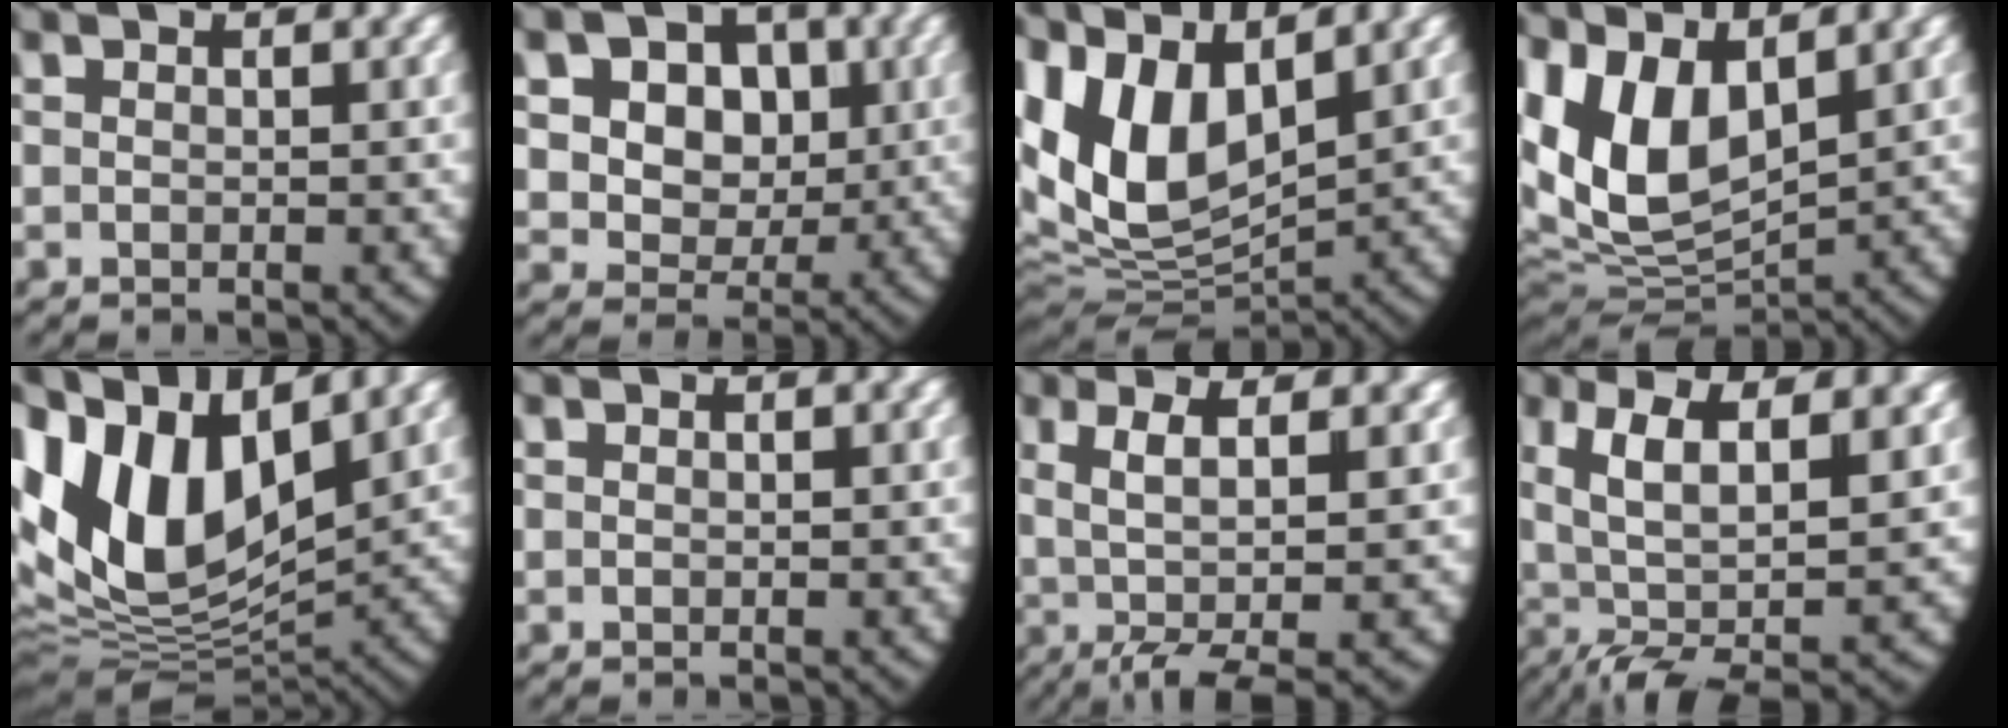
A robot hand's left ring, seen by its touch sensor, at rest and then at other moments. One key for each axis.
{"total": 13.7, "fx": 2.7, "fy": 11.8, "fz": 6.4, "tx": -0.163, "ty": -0.028, "tz": 0.037}
{"total": 14.7, "fx": 2.0, "fy": 11.3, "fz": 9.1, "tx": -0.223, "ty": -0.046, "tz": 0.047}
{"total": 13.2, "fx": 1.5, "fy": 10.2, "fz": 8.2, "tx": -0.201, "ty": -0.038, "tz": 0.039}
{"total": 17.7, "fx": 2.2, "fy": 12.7, "fz": 12.1, "tx": -0.267, "ty": -0.042, "tz": 0.053}
{"total": 0.0}
{"total": 7.1, "fx": -0.9, "fy": 3.0, "fz": 6.4, "tx": -0.117, "ty": -0.018, "tz": 0.004}
{"total": 8.7, "fx": 0.0, "fy": 4.8, "fz": 7.3, "tx": -0.140, "ty": -0.031, "tz": 0.021}